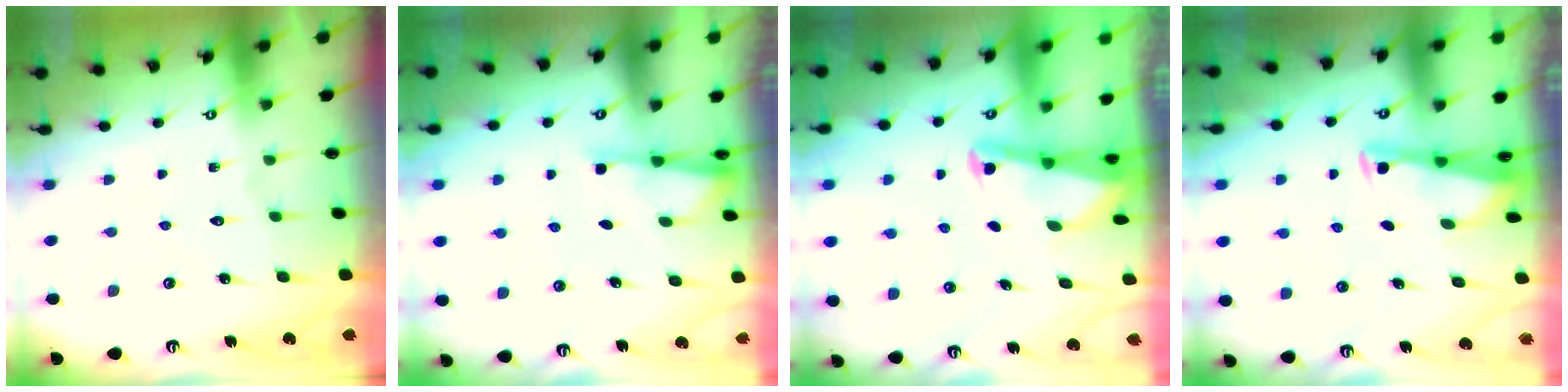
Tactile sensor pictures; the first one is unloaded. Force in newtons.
{"total": 2.1, "press": 2.1, "slide": 0.3}
{"total": 2.7, "press": 2.6, "slide": 0.6}
{"total": 2.9, "press": 2.9, "slide": 0.3}